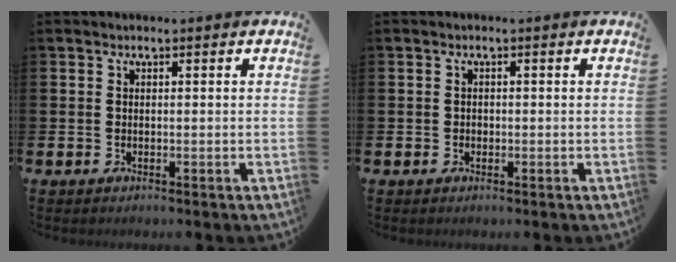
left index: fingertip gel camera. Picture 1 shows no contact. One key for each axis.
{"total": 0.6, "fx": -0.1, "fy": 0.6, "fz": 0.1, "tx": 0.001, "ty": 0.004, "tz": -0.004}